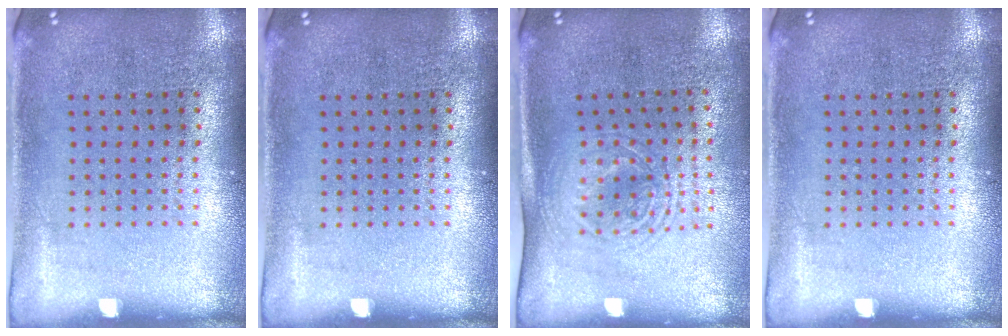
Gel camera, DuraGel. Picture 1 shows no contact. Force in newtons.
{"total": 0.0}
{"total": 1.7, "press": 1.4, "slide": 1.1}
{"total": 0.0}